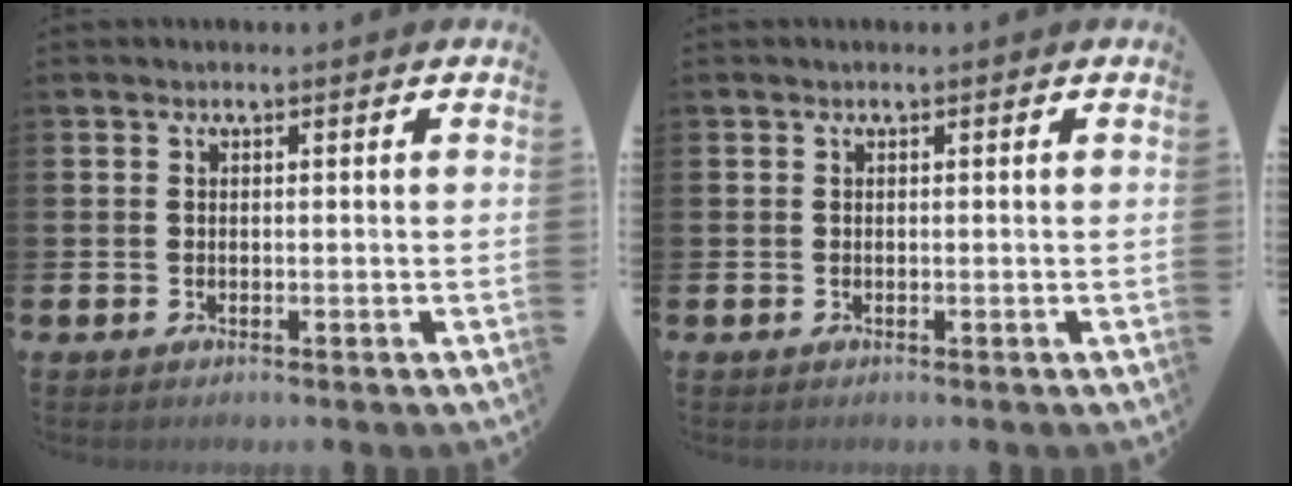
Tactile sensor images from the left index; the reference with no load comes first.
{"total": 0.0}